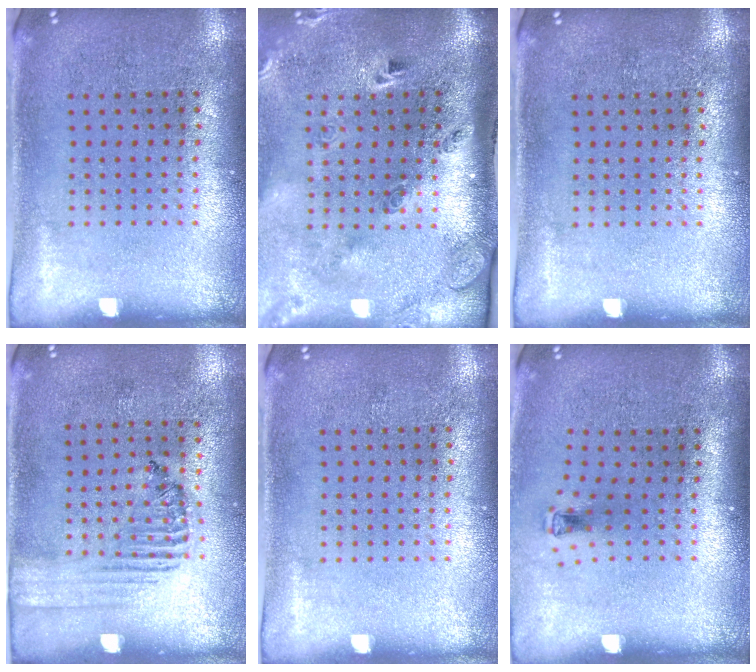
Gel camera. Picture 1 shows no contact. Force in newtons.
{"total": 3.0, "press": 1.9, "slide": 2.2}
{"total": 0.0}
{"total": 1.4, "press": 1.1, "slide": 0.9}
{"total": 0.0}
{"total": 0.6, "press": 0.3, "slide": 0.6}